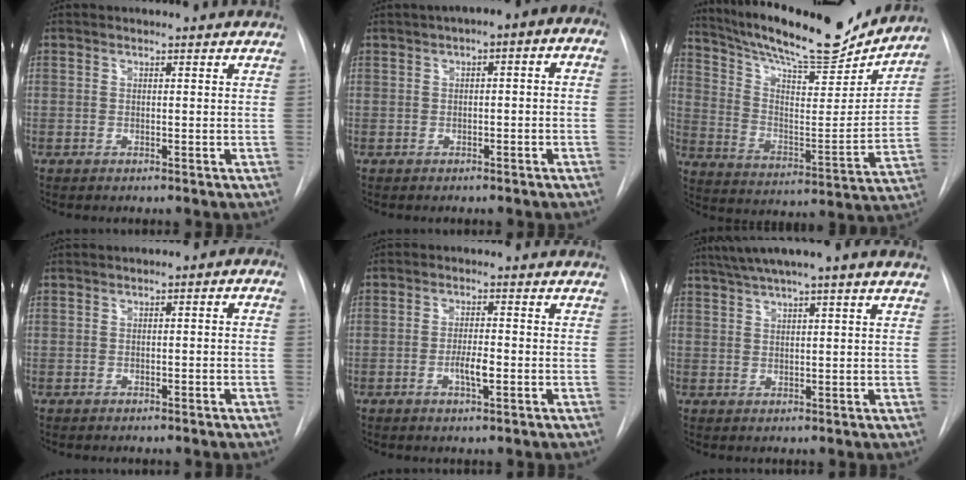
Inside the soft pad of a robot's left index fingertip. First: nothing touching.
{"total": 6.6, "force": [1.3, 2.5, 6.0], "torque": [-0.083, 0.039, 0.011]}
{"total": 22.3, "force": [20.1, 3.2, 9.0], "torque": [-0.160, -0.027, 0.305]}
{"total": 2.8, "force": [-0.2, 1.4, 2.4], "torque": [-0.032, 0.022, -0.006]}
{"total": 3.5, "force": [-1.1, 0.7, 3.2], "torque": [-0.058, 0.001, -0.018]}
{"total": 9.5, "force": [7.1, -0.3, 6.3], "torque": [-0.108, 0.042, 0.099]}